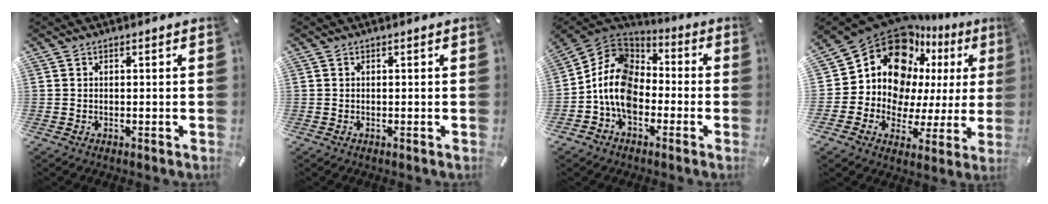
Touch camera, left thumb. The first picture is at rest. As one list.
[{"total": 0.0}, {"total": 11.8, "force": [-4.4, 9.0, 6.3], "torque": [-0.156, 0.024, -0.088]}, {"total": 16.7, "force": [8.1, 12.4, 7.8], "torque": [-0.143, -0.088, 0.146]}]